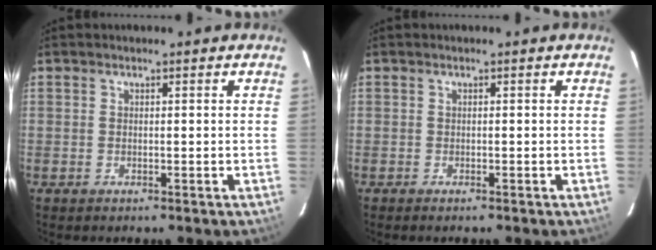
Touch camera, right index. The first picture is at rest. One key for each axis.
{"total": 0.8, "fx": -0.7, "fy": 0.3, "fz": 0.3, "tx": -0.008, "ty": -0.002, "tz": -0.014}